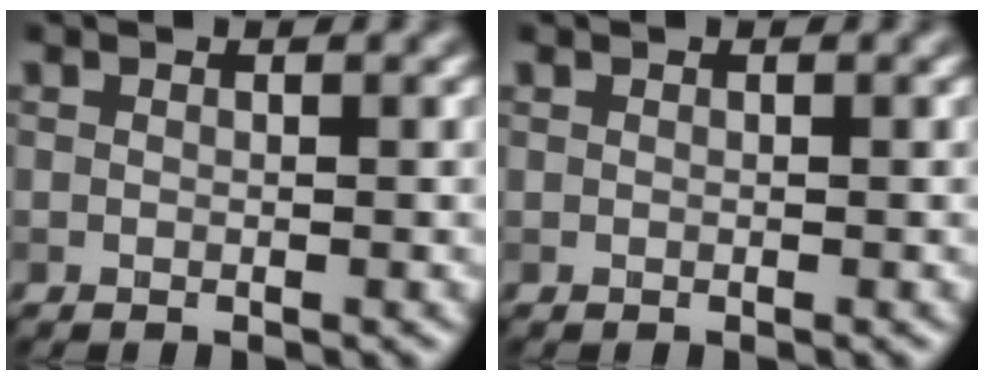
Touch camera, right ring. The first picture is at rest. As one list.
[{"total": 0.0}]